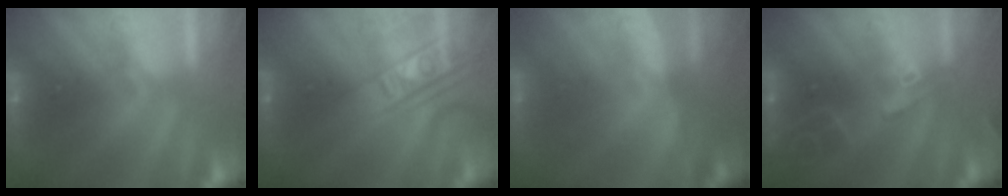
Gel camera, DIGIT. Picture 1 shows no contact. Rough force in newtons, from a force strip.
{"total": 2.3}
{"total": 1.3}
{"total": 2.4}